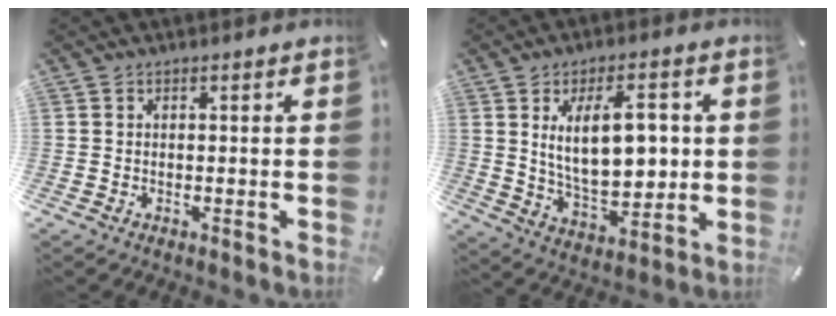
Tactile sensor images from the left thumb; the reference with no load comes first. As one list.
[{"total": 15.3, "force": [3.0, 8.2, 12.6], "torque": [-0.208, -0.004, 0.047]}]